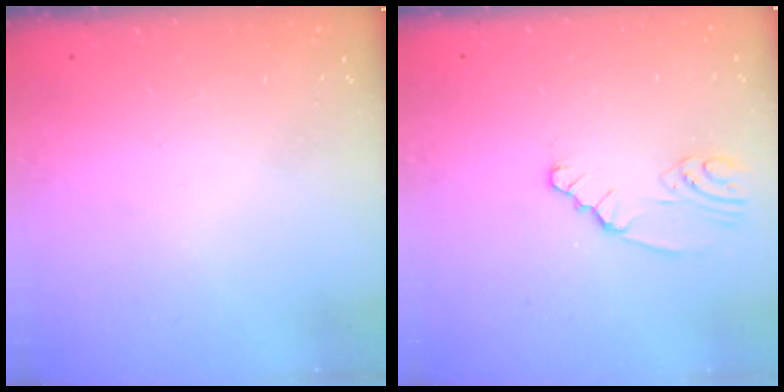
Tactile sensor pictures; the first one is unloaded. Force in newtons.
{"total": 0.9, "press": 0.9, "slide": 0.2}